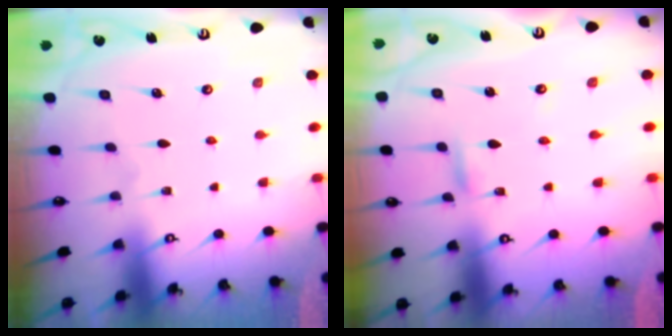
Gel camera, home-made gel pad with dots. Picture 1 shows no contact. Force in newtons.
{"total": 2.1, "press": 2.1, "slide": 0.1}